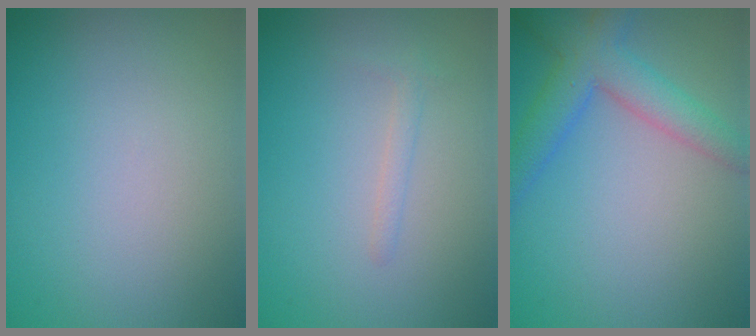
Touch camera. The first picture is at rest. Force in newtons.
{"total": 1.0, "press": 1.0, "slide": 0.0}
{"total": 5.0, "press": 5.0, "slide": 0.1}